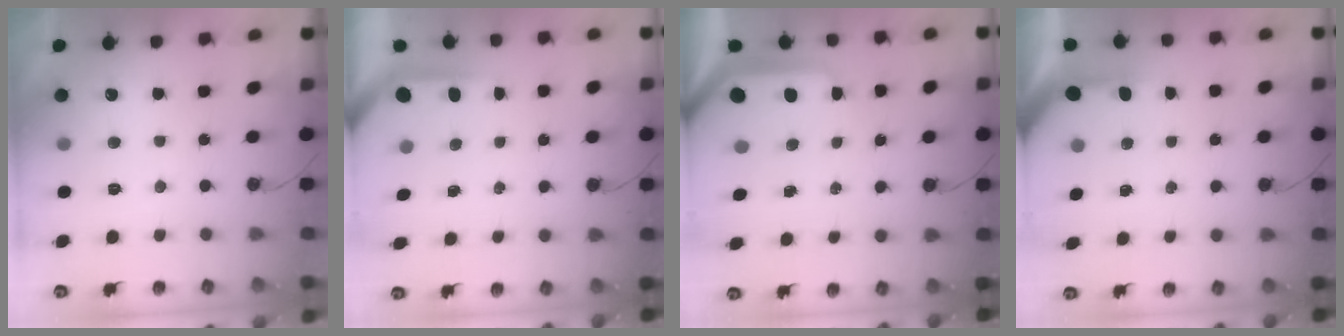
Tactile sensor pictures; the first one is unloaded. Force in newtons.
{"total": 3.7, "press": 3.6, "slide": 0.4}
{"total": 8.4, "press": 8.4, "slide": 0.6}
{"total": 3.8, "press": 3.8, "slide": 0.2}